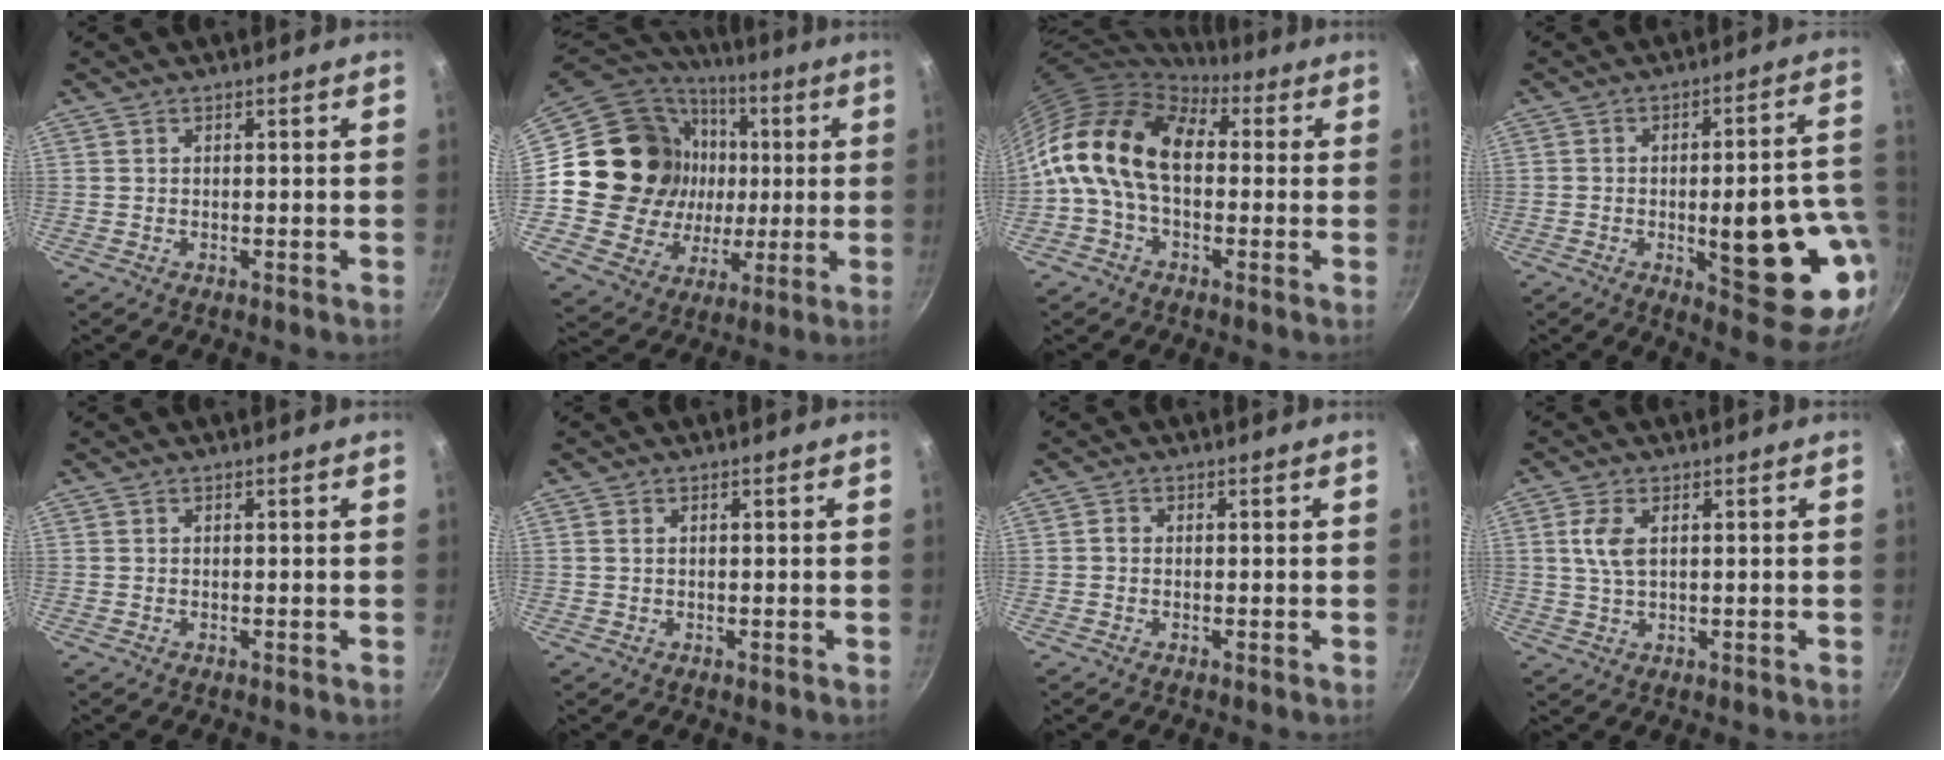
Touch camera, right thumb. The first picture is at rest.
{"total": 23.3, "force": [1.7, 20.5, 11.1], "torque": [-0.183, 0.016, 0.041]}
{"total": 16.2, "force": [1.7, 10.6, 12.1], "torque": [-0.202, 0.023, 0.008]}
{"total": 20.2, "force": [-4.3, 7.0, 18.5], "torque": [-0.204, 0.016, -0.050]}
{"total": 0.0}
{"total": 0.6, "force": [0.2, 0.4, 0.4], "torque": [-0.009, 0.000, 0.003]}
{"total": 0.8, "force": [0.0, 0.6, 0.5], "torque": [-0.011, 0.005, -0.005]}
{"total": 4.6, "force": [1.2, 2.2, 3.8], "torque": [-0.081, -0.001, 0.024]}